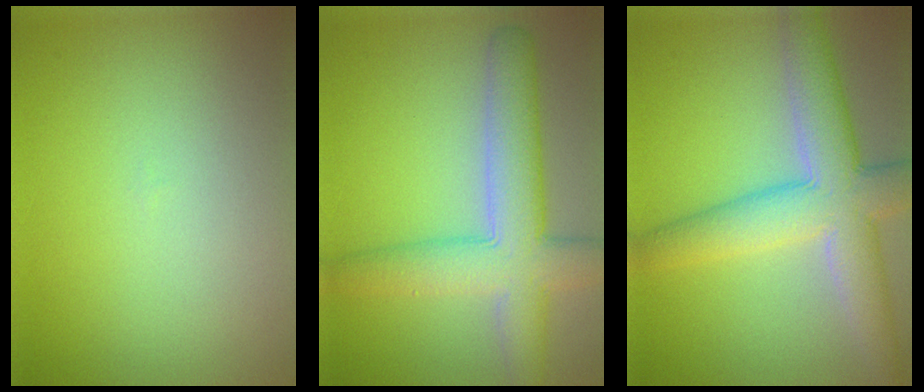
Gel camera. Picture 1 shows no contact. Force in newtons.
{"total": 7.1, "press": 7.1, "slide": 0.3}
{"total": 7.5, "press": 7.5, "slide": 0.4}